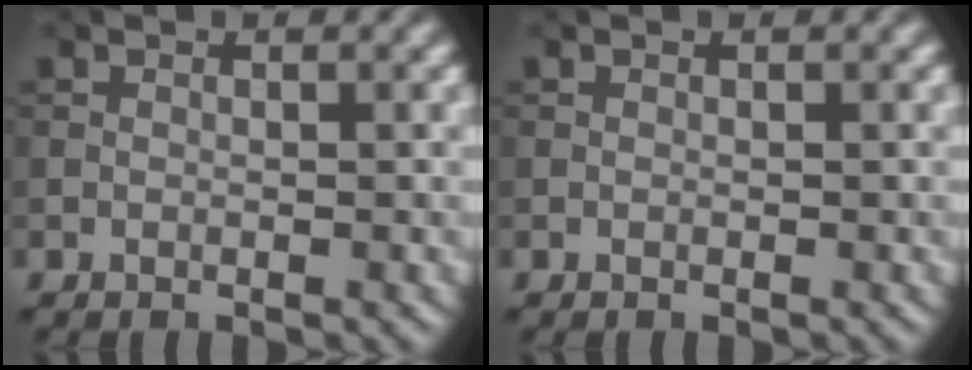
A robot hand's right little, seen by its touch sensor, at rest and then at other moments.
{"total": 0.0}